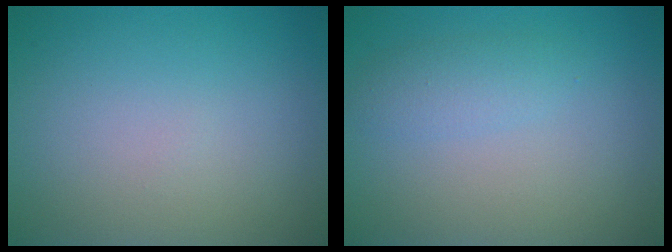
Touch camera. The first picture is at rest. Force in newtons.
{"total": 1.8, "press": 1.8, "slide": 0.1}